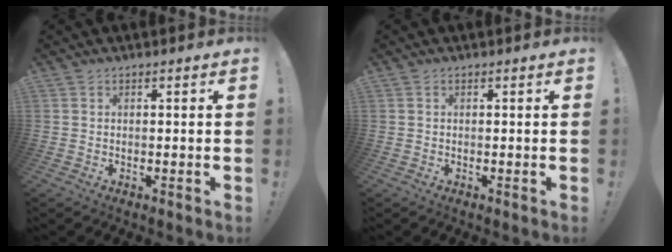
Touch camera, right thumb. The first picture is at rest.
{"total": 0.0}